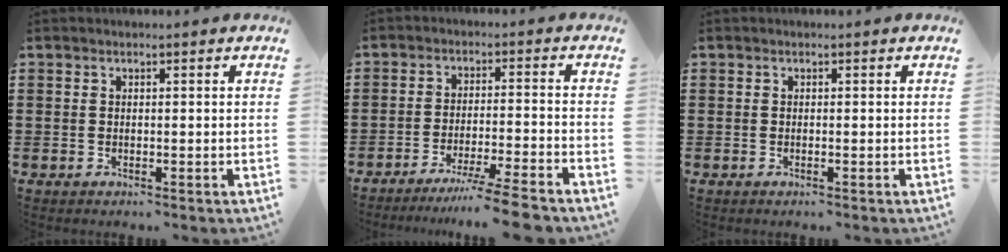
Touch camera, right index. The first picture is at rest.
{"total": 6.3, "force": [-5.4, -0.9, 3.2], "torque": [-0.055, -0.017, -0.104]}
{"total": 0.0}